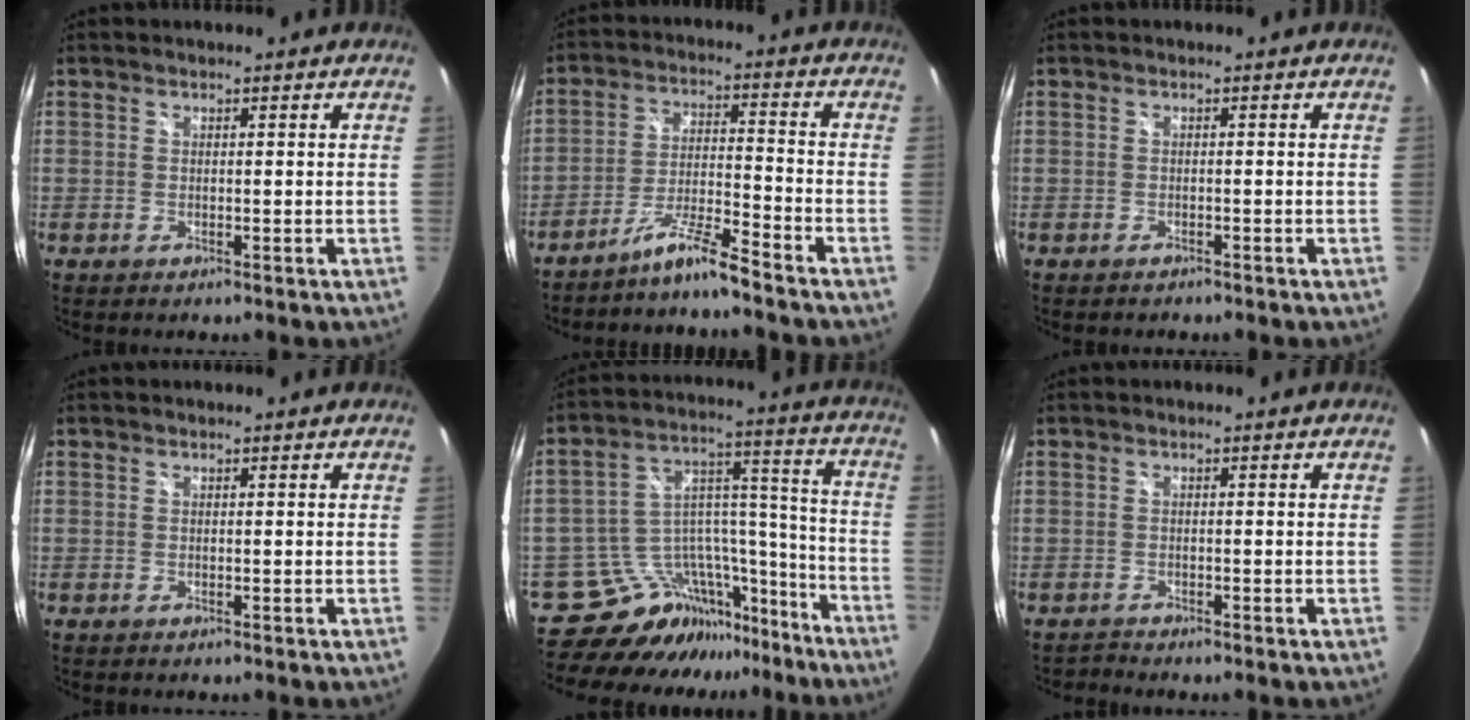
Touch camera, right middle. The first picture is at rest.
{"total": 6.5, "force": [-5.8, -1.2, 2.6], "torque": [-0.062, 0.012, -0.106]}
{"total": 1.0, "force": [-0.9, 0.4, 0.2], "torque": [-0.007, -0.001, -0.015]}
{"total": 0.0}
{"total": 16.0, "force": [-13.7, 7.2, 4.1], "torque": [-0.076, 0.071, -0.206]}
{"total": 0.7, "force": [-0.6, -0.2, -0.4], "torque": [0.009, 0.001, -0.013]}